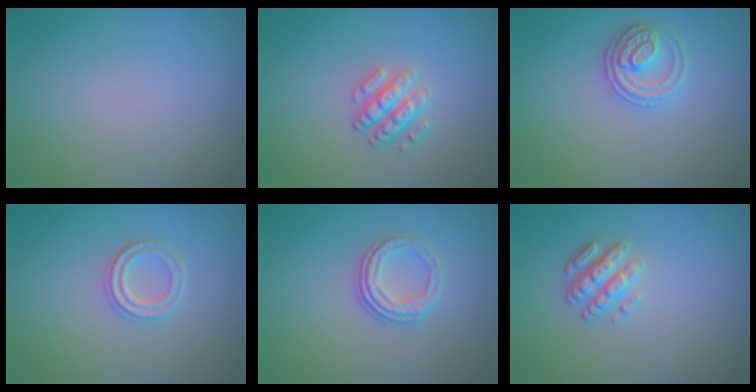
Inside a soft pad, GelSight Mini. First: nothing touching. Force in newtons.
{"total": 2.5, "press": 2.4, "slide": 0.8}
{"total": 2.7, "press": 2.7, "slide": 0.6}
{"total": 2.2, "press": 2.2, "slide": 0.5}
{"total": 3.3, "press": 2.4, "slide": 2.3}
{"total": 2.8, "press": 2.5, "slide": 1.0}